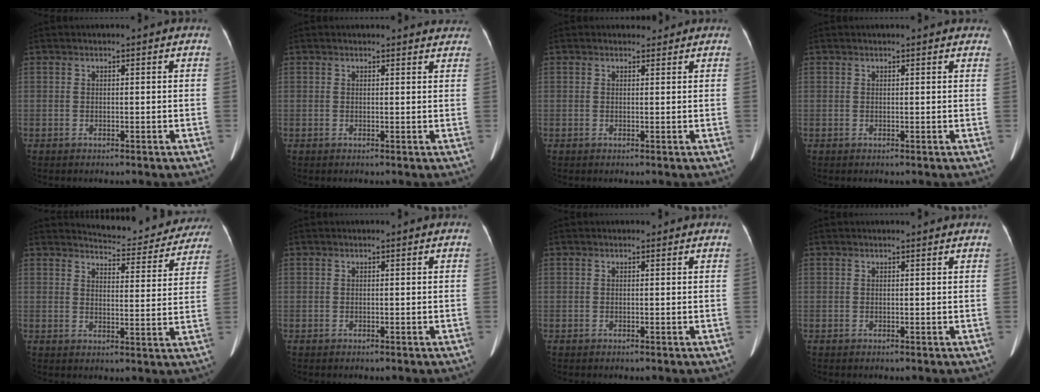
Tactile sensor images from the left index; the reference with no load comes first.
{"total": 5.7, "force": [5.5, 1.4, 0.8], "torque": [0.006, 0.005, 0.041]}
{"total": 1.2, "force": [1.1, 0.5, -0.1], "torque": [-0.005, -0.001, 0.015]}
{"total": 4.7, "force": [4.2, 1.1, 1.9], "torque": [-0.019, 0.020, 0.039]}
{"total": 14.0, "force": [13.5, 2.8, 2.6], "torque": [-0.019, -0.028, 0.146]}
{"total": 0.0}
{"total": 0.8, "force": [0.6, 0.4, 0.2], "torque": [-0.007, 0.004, 0.006]}
{"total": 2.2, "force": [2.1, 0.3, 0.7], "torque": [-0.012, 0.013, 0.021]}